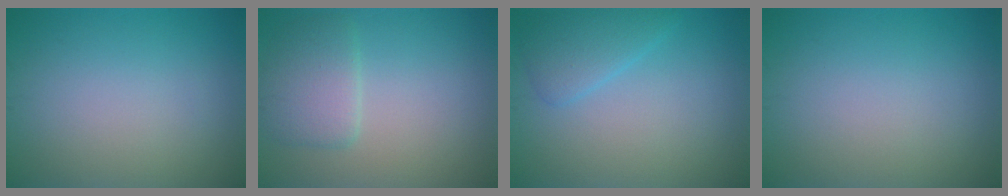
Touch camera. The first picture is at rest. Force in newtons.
{"total": 3.1, "press": 3.1, "slide": 0.2}
{"total": 2.6, "press": 2.6, "slide": 0.1}
{"total": 0.0}